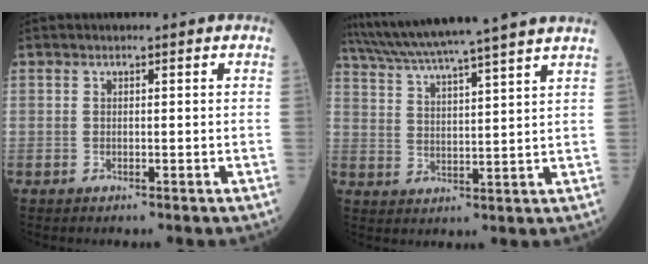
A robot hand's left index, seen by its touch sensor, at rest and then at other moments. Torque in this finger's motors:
{"motor_torque": [1.04, -1.10, 0.16, 0.13]}